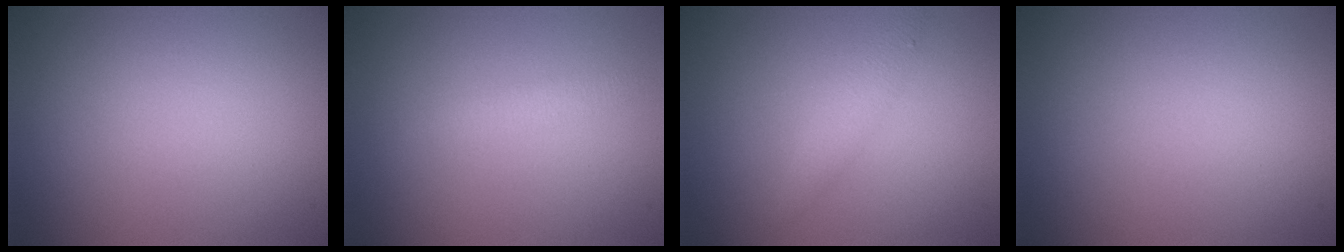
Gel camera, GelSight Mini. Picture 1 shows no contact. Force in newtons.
{"total": 1.2, "press": 1.2, "slide": 0.0}
{"total": 1.6, "press": 1.6, "slide": 0.1}
{"total": 0.0}